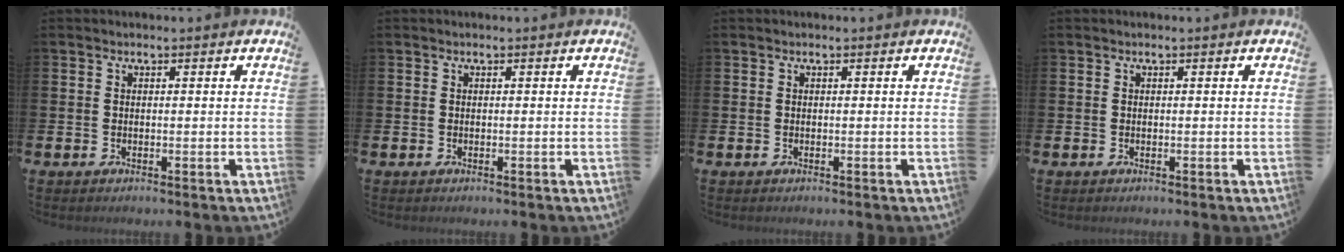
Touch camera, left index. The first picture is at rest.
{"total": 0.0}
{"total": 0.0}
{"total": 0.0}